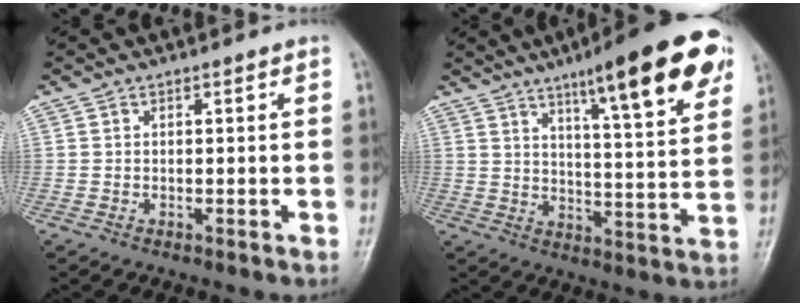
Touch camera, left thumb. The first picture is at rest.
{"total": 19.4, "force": [10.8, 3.7, 15.7], "torque": [-0.193, -0.035, 0.157]}